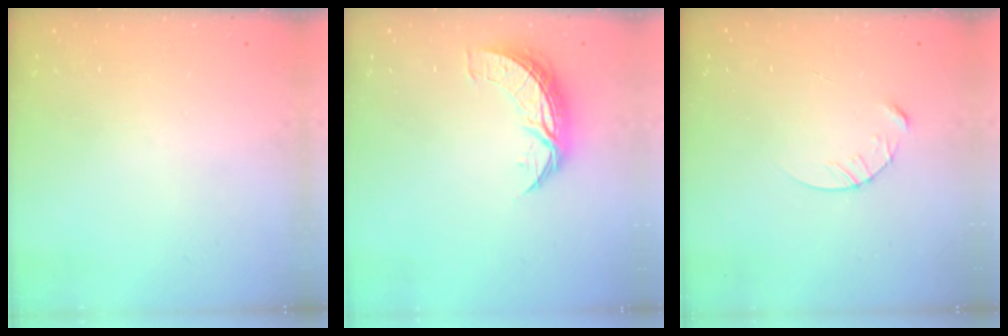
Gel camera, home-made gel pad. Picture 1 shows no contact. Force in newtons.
{"total": 7.9, "press": 7.9, "slide": 0.1}
{"total": 4.6, "press": 4.5, "slide": 0.5}